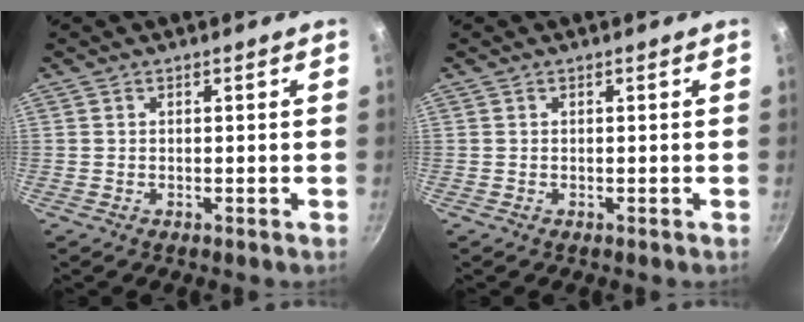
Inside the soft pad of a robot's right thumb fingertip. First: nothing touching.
{"total": 0.0}